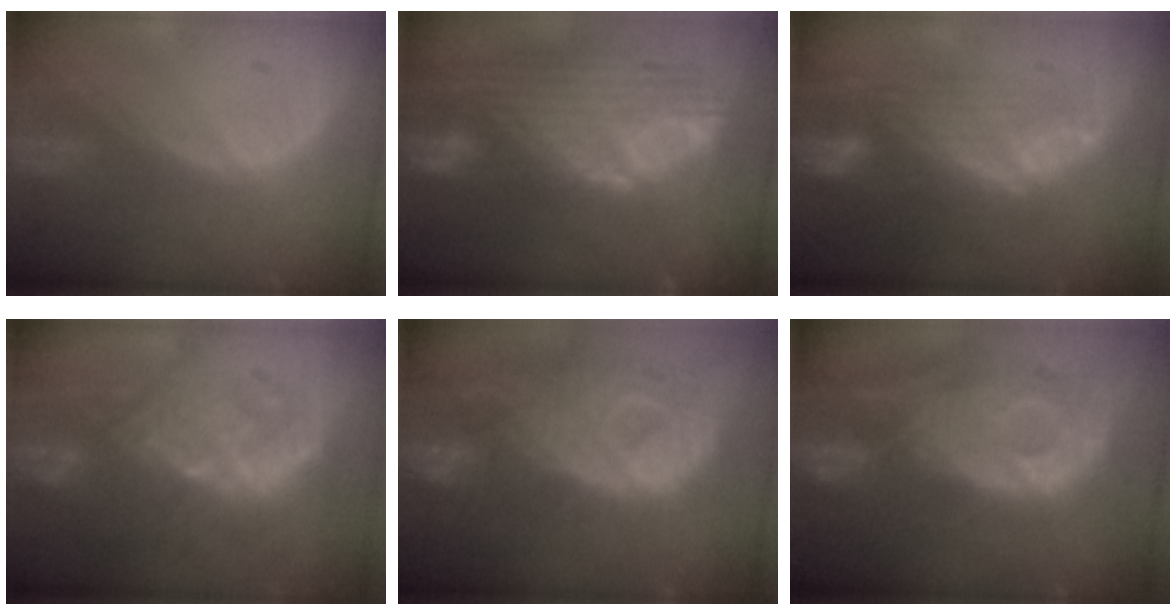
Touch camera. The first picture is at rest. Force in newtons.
{"total": 12.3, "press": 10.4, "slide": 6.5}
{"total": 9.0, "press": 8.0, "slide": 4.1}
{"total": 9.1, "press": 8.8, "slide": 2.4}
{"total": 12.8, "press": 11.0, "slide": 6.6}
{"total": 12.1, "press": 10.8, "slide": 5.4}